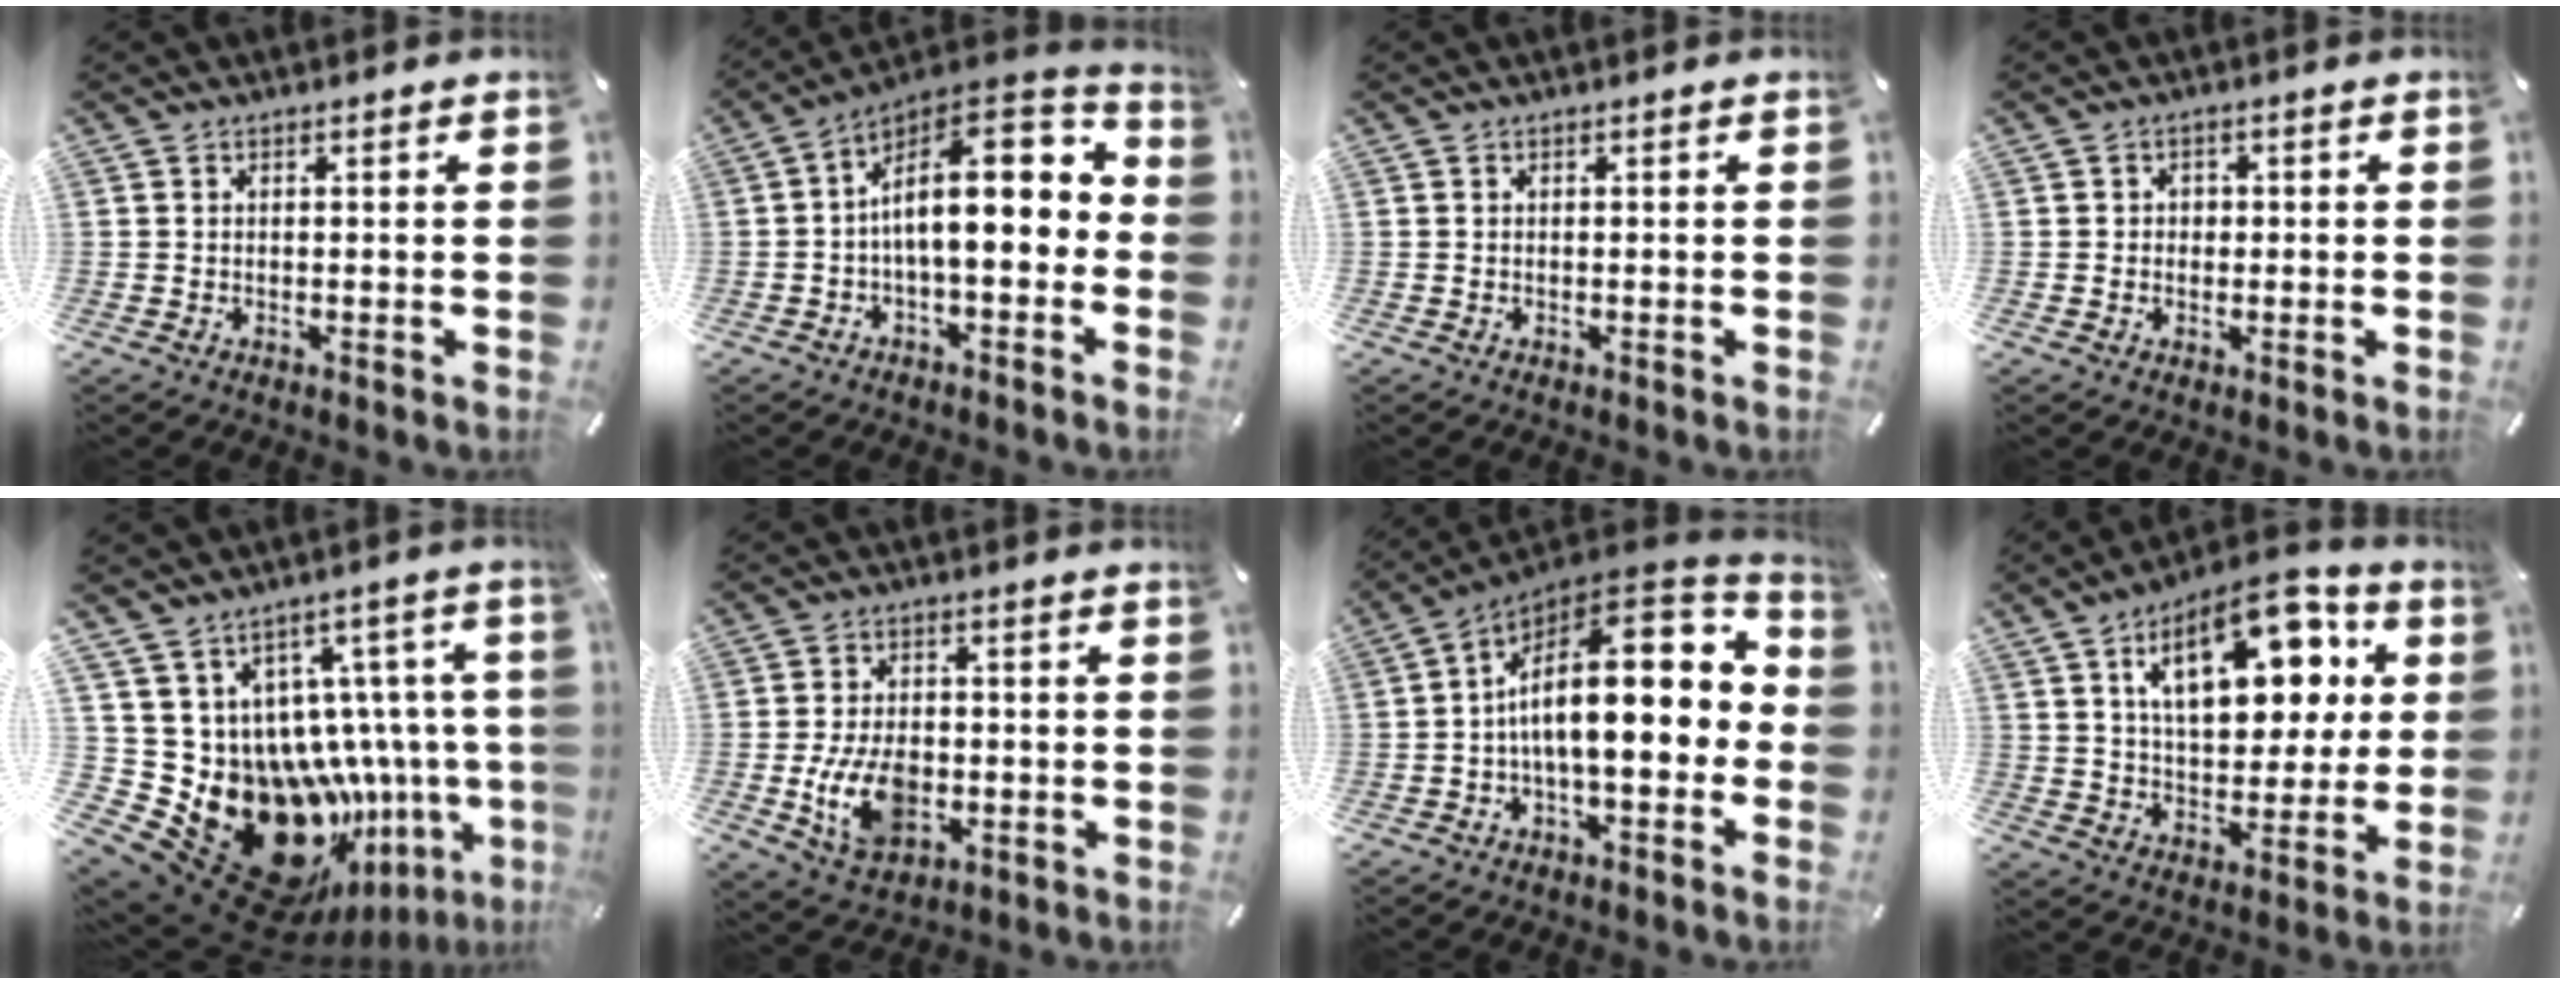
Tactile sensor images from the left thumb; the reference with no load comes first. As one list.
[{"total": 16.3, "force": [1.6, 7.2, 14.5], "torque": [-0.221, -0.026, 0.024]}, {"total": 0.0}, {"total": 2.1, "force": [-0.5, 1.9, 0.7], "torque": [-0.007, 0.005, -0.014]}, {"total": 27.7, "force": [-12.0, 18.9, 16.3], "torque": [-0.219, -0.009, -0.121]}, {"total": 11.7, "force": [-2.6, 7.8, 8.4], "torque": [-0.162, 0.001, -0.044]}, {"total": 19.1, "force": [1.4, 8.1, 17.2], "torque": [-0.282, -0.026, 0.023]}, {"total": 20.0, "force": [8.5, 10.6, 14.7], "torque": [-0.223, -0.024, 0.142]}]